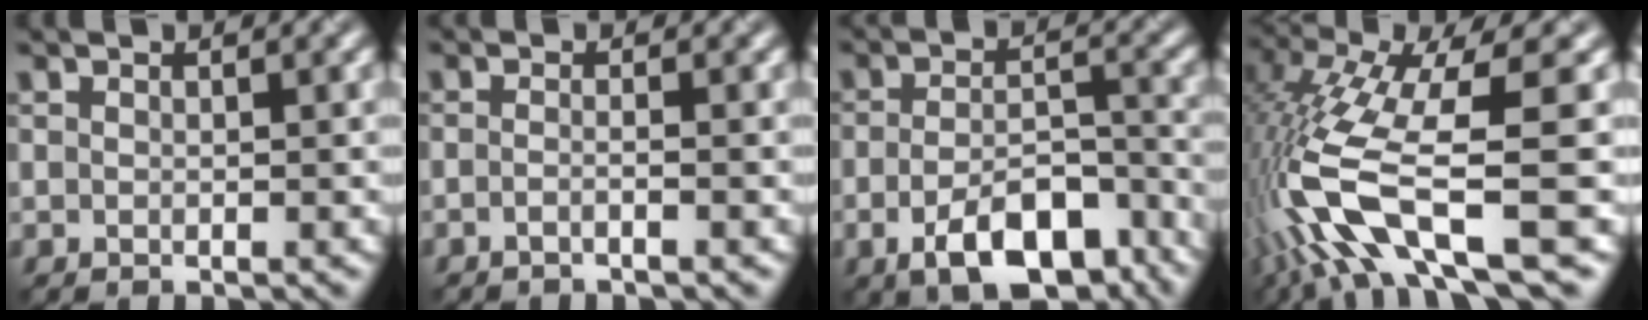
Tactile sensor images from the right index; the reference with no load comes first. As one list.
[{"total": 1.5, "force": [-1.0, 0.5, 1.0], "torque": [-0.002, -0.006, -0.028]}, {"total": 7.5, "force": [-4.8, 2.8, 5.1], "torque": [-0.090, 0.002, -0.066]}, {"total": 11.3, "force": [-4.7, 3.0, 9.9], "torque": [-0.223, 0.007, -0.075]}]